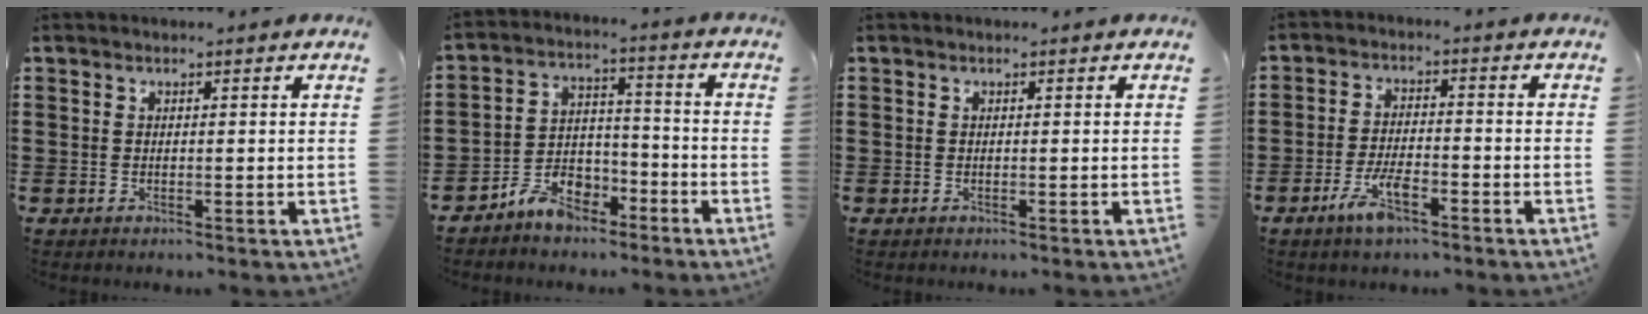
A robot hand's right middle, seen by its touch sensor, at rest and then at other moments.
{"total": 6.7, "force": [-5.7, 3.0, 1.8], "torque": [-0.042, 0.019, -0.113]}
{"total": 0.0}
{"total": 6.1, "force": [-3.5, 2.1, 4.5], "torque": [-0.098, 0.003, -0.068]}